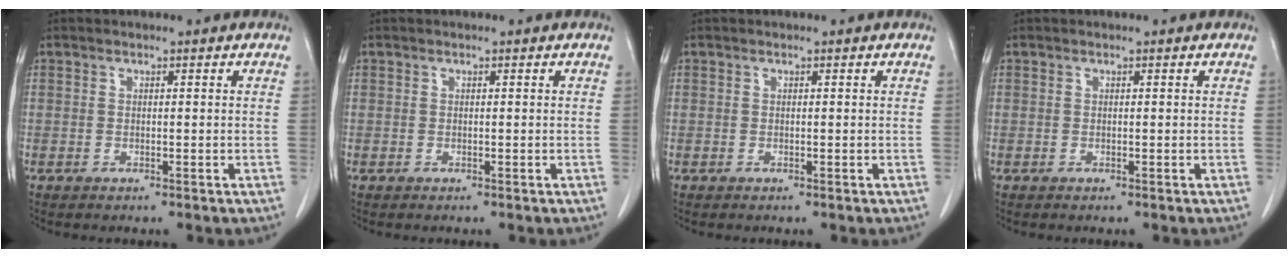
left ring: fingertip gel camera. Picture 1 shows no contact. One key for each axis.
{"total": 0.0}
{"total": 0.0}
{"total": 0.0}